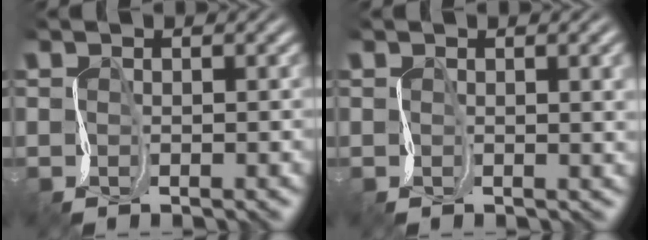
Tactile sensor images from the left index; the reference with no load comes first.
{"total": 3.7, "force": [1.2, 1.4, 3.2], "torque": [-0.032, 0.013, 0.007]}